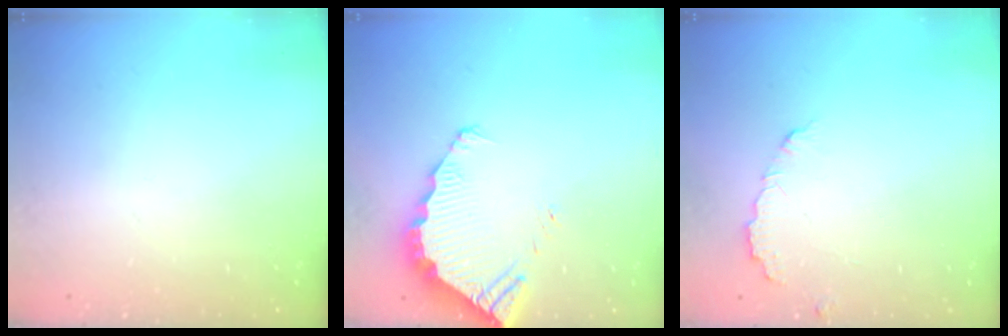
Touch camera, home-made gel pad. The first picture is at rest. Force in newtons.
{"total": 4.0, "press": 3.9, "slide": 0.3}
{"total": 3.9, "press": 3.9, "slide": 0.3}